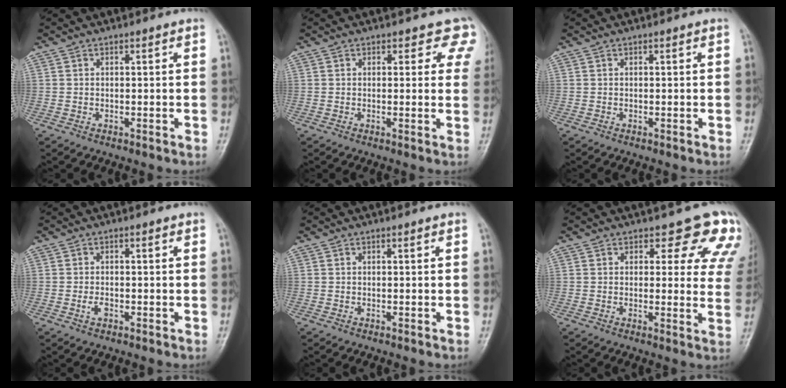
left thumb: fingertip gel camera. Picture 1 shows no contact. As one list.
[{"total": 4.8, "force": [3.5, 2.8, 1.6], "torque": [0.026, -0.013, 0.019]}, {"total": 0.0}, {"total": 1.7, "force": [-0.7, 1.0, 1.2], "torque": [-0.023, 0.003, -0.014]}, {"total": 0.0}, {"total": 11.2, "force": [8.0, 5.6, 5.4], "torque": [-0.005, -0.039, 0.062]}]